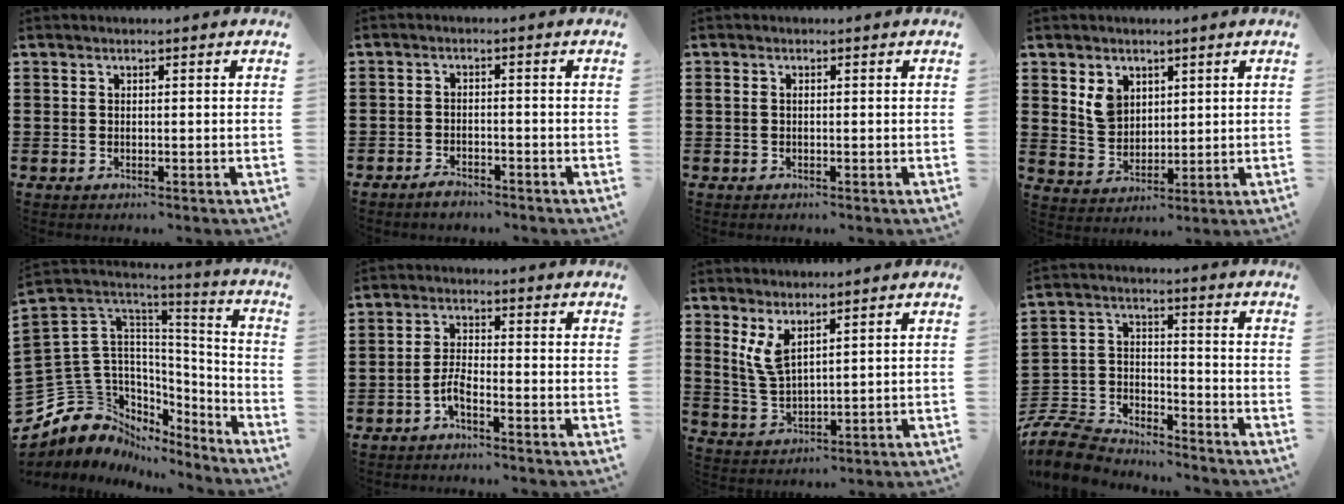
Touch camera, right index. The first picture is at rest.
{"total": 2.3, "force": [-2.2, 0.3, 0.2], "torque": [-0.008, 0.001, -0.045]}
{"total": 0.6, "force": [-0.1, 0.3, 0.5], "torque": [-0.013, 0.000, -0.001]}
{"total": 4.9, "force": [2.4, 3.8, 2.0], "torque": [-0.053, 0.013, 0.045]}
{"total": 9.3, "force": [-3.4, 8.4, 2.1], "torque": [-0.104, -0.032, -0.061]}
{"total": 3.4, "force": [-2.2, 0.5, 2.5], "torque": [-0.069, -0.005, -0.047]}
{"total": 5.0, "force": [2.9, 1.8, 3.7], "torque": [-0.102, -0.009, 0.045]}
{"total": 8.8, "force": [-8.5, 1.9, 1.4], "torque": [-0.049, 0.009, -0.176]}